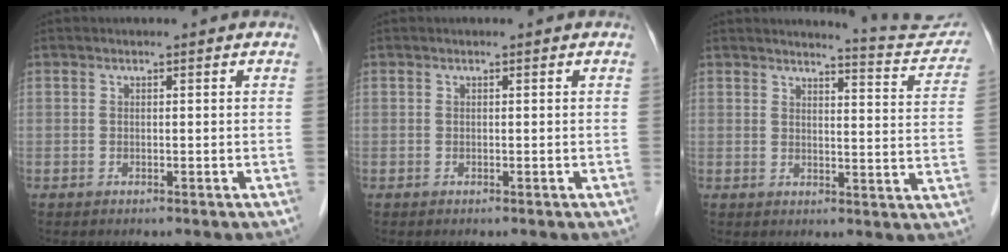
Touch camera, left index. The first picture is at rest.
{"total": 0.0}
{"total": 9.2, "force": [9.1, -0.3, 0.8], "torque": [-0.009, -0.047, 0.096]}